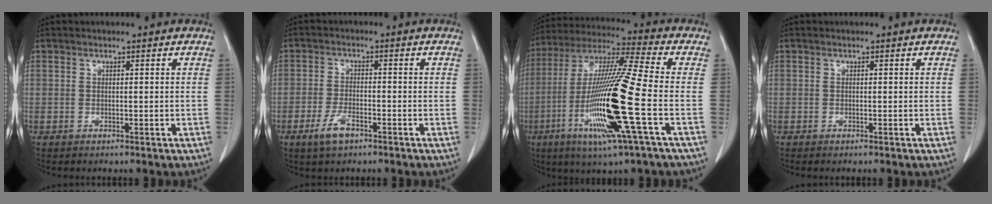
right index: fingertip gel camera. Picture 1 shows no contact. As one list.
[{"total": 4.2, "force": [-2.5, 1.5, 3.0], "torque": [-0.067, -0.002, -0.045]}, {"total": 19.7, "force": [-5.4, -0.4, 19.0], "torque": [-0.400, -0.025, -0.114]}, {"total": 0.0}]